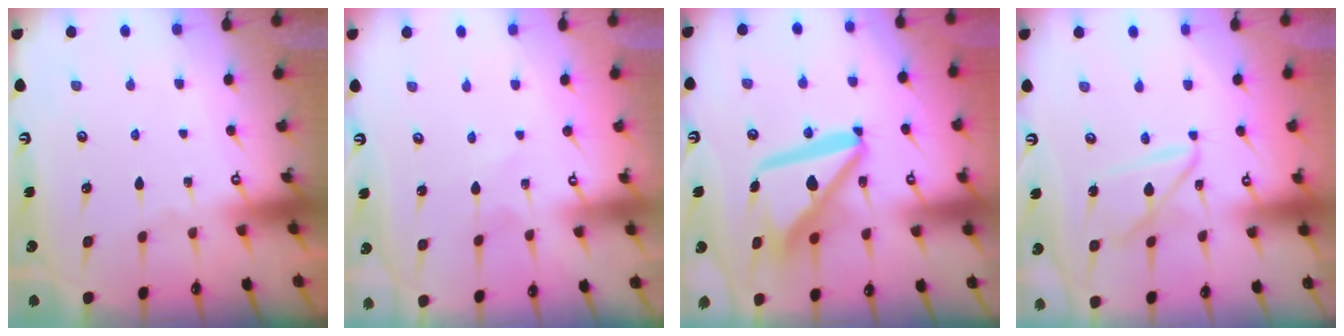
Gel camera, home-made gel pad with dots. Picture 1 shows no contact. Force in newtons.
{"total": 2.0, "press": 2.0, "slide": 0.3}
{"total": 14.6, "press": 14.5, "slide": 1.9}
{"total": 9.3, "press": 9.2, "slide": 0.8}